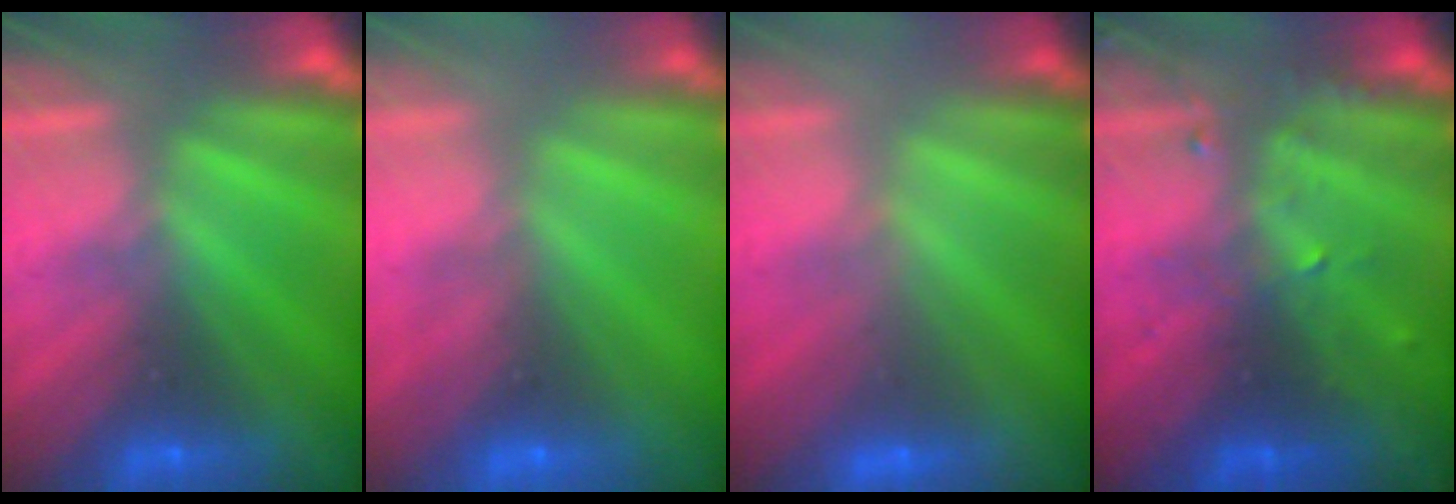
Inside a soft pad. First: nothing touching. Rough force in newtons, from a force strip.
{"total": 5.3}
{"total": 2.4}
{"total": 3.5}